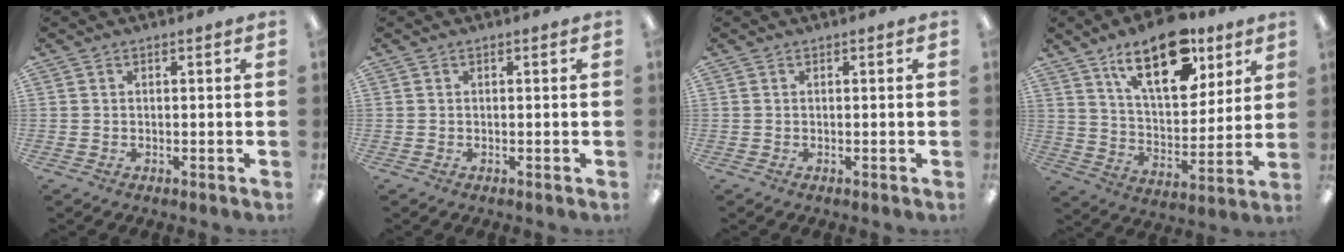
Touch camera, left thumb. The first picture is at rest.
{"total": 0.0}
{"total": 0.0}
{"total": 19.7, "force": [12.1, 9.3, 12.5], "torque": [-0.192, -0.053, 0.204]}